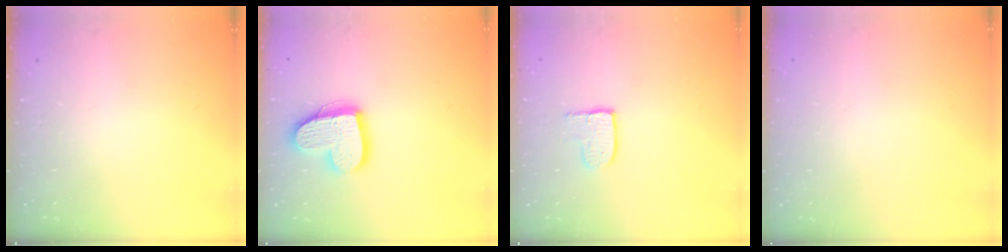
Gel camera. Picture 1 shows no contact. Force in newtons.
{"total": 16.4, "press": 16.4, "slide": 1.5}
{"total": 5.7, "press": 5.7, "slide": 0.5}
{"total": 0.0}